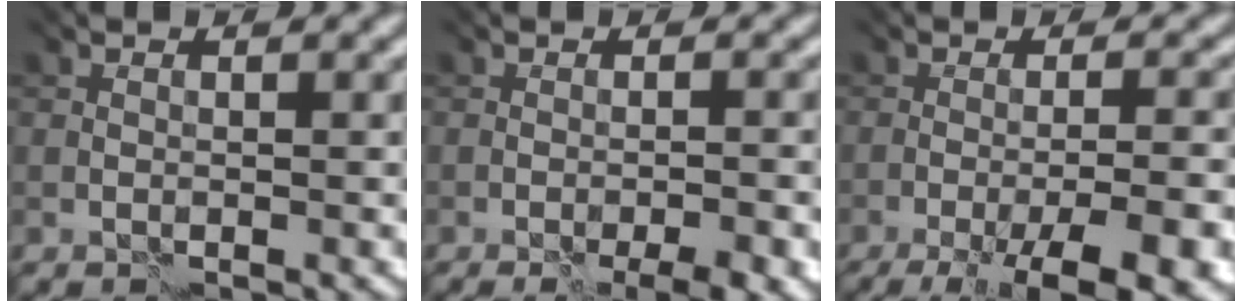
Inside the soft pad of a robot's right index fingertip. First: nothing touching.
{"total": 5.1, "force": [-3.0, 1.3, 3.9], "torque": [-0.020, 0.014, -0.030]}
{"total": 12.7, "force": [-7.1, 4.0, 9.8], "torque": [-0.090, 0.001, -0.075]}